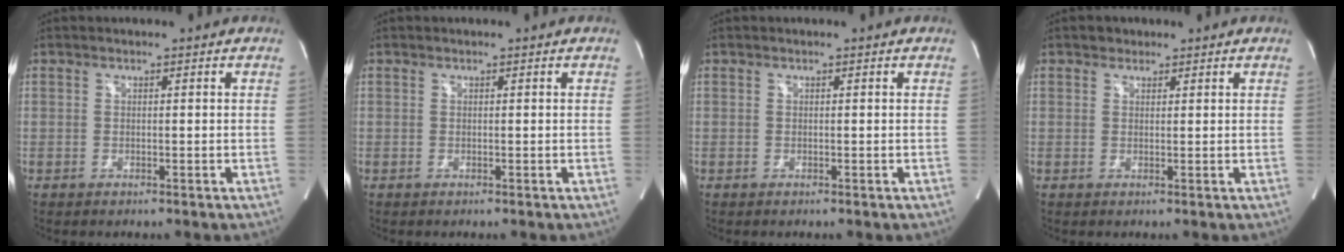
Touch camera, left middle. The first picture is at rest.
{"total": 0.0}
{"total": 0.0}
{"total": 1.4, "force": [0.9, 1.0, 0.0], "torque": [0.006, 0.003, 0.009]}